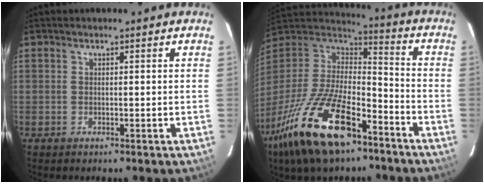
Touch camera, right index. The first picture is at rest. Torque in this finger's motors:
{"motor_torque": [1.43, -0.71, 1.06, 0.21]}